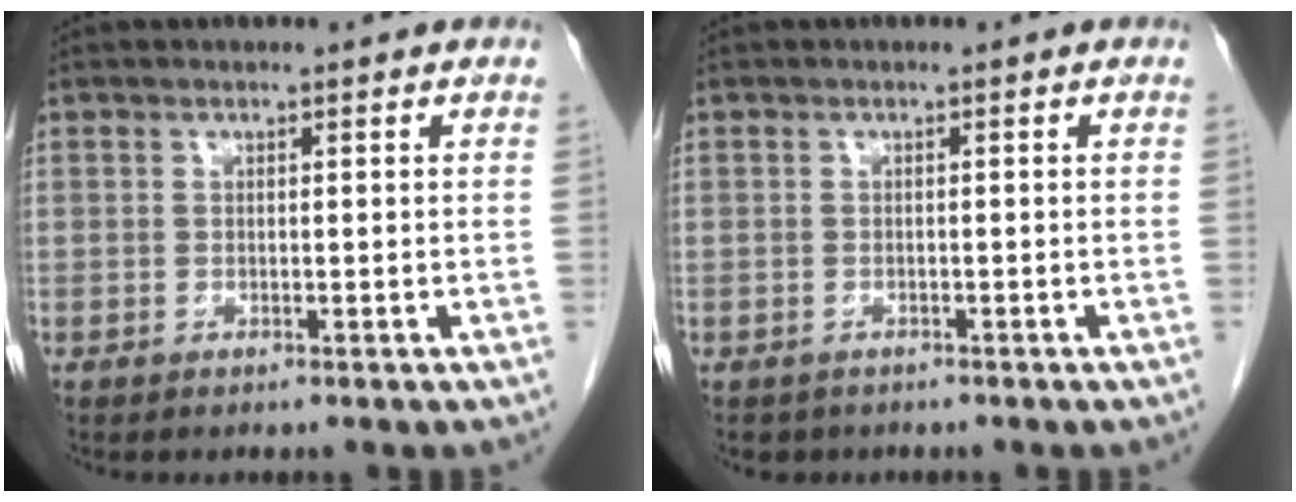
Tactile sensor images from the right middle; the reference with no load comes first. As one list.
[{"total": 1.9, "force": [-1.5, 1.1, 0.2], "torque": [-0.014, -0.002, -0.018]}]